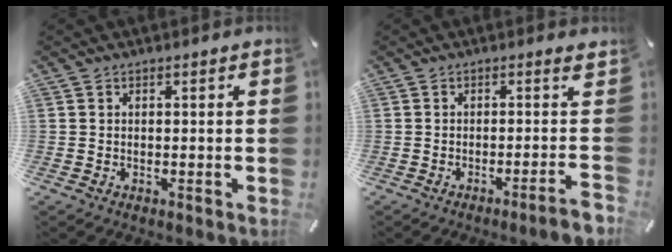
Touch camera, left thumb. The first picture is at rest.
{"total": 7.0, "force": [-2.1, 0.0, 6.7], "torque": [-0.108, -0.010, -0.034]}